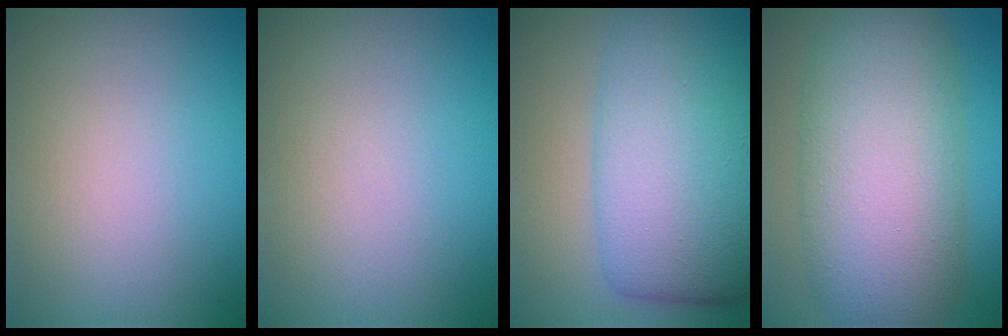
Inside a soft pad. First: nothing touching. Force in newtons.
{"total": 0.0}
{"total": 10.5, "press": 10.5, "slide": 0.1}
{"total": 11.3, "press": 11.3, "slide": 0.3}